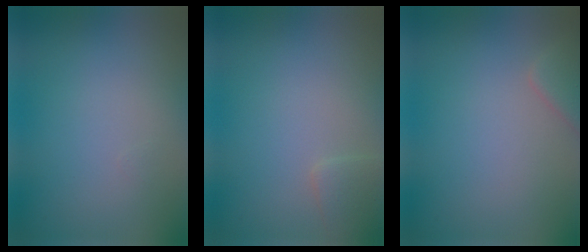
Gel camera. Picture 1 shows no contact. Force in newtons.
{"total": 1.3, "press": 1.3, "slide": 0.1}
{"total": 2.0, "press": 2.0, "slide": 0.2}